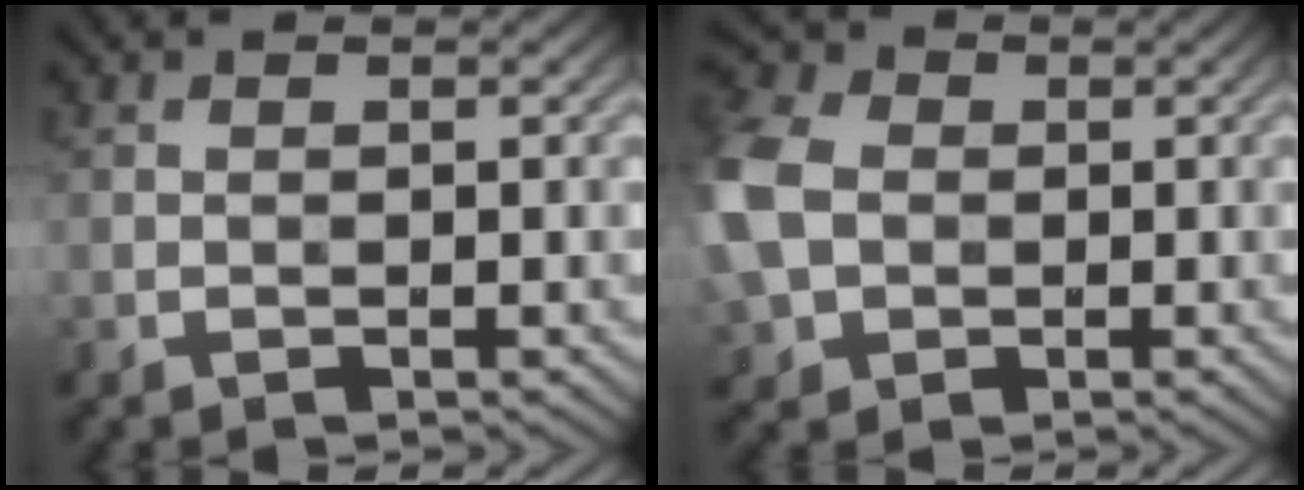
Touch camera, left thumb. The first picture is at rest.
{"total": 10.7, "force": [-0.4, 8.2, 6.8], "torque": [-0.213, -0.006, -0.017]}